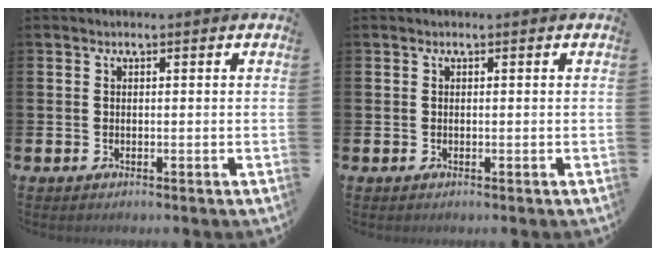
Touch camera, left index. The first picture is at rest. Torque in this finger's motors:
{"motor_torque": [-0.24, 0.21, -0.03, -0.01]}